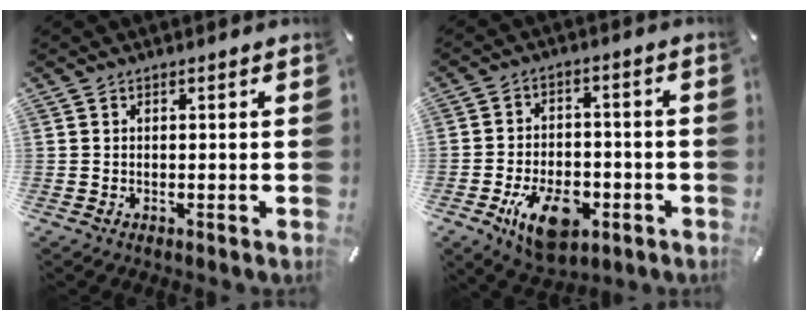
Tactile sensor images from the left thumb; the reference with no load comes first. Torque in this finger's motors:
{"motor_torque": [0.58, 1.67, 0.32, 0.30, 0.38]}